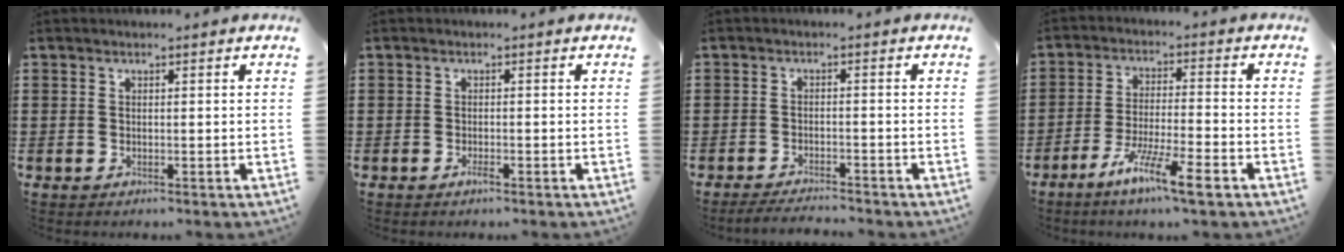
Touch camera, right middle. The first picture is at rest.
{"total": 1.0, "force": [-0.6, 0.2, 0.7], "torque": [-0.015, -0.002, -0.010]}
{"total": 2.5, "force": [-2.5, 0.0, 0.4], "torque": [-0.009, 0.000, -0.051]}
{"total": 8.0, "force": [-5.7, 0.5, 5.7], "torque": [-0.108, -0.006, -0.106]}